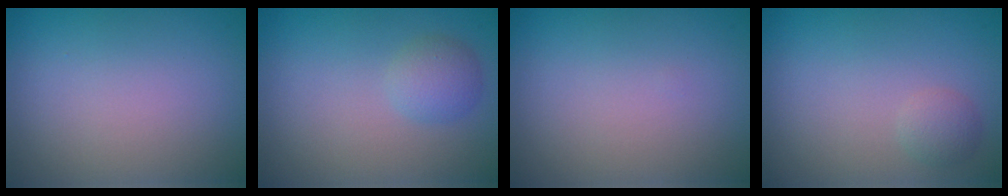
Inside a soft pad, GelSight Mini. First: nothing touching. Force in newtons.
{"total": 2.0, "press": 2.0, "slide": 0.1}
{"total": 0.0}
{"total": 1.3, "press": 1.3, "slide": 0.0}